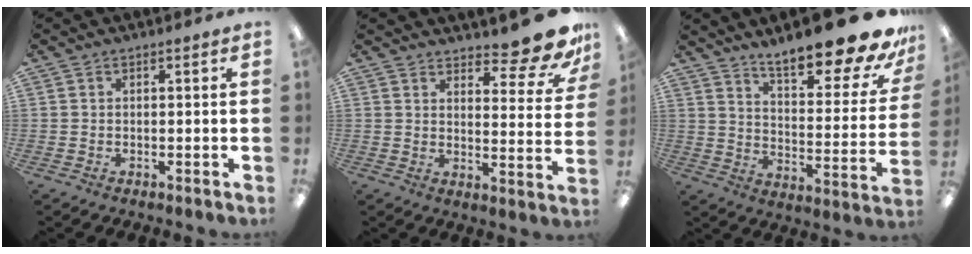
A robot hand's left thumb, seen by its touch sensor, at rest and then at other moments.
{"total": 11.4, "force": [9.6, 3.0, 5.2], "torque": [-0.059, -0.075, 0.168]}
{"total": 19.0, "force": [15.9, 4.2, 9.6], "torque": [-0.140, -0.120, 0.262]}